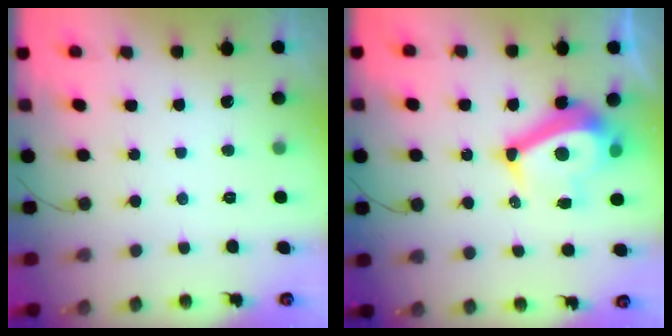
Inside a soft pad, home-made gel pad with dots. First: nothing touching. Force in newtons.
{"total": 10.4, "press": 9.9, "slide": 3.1}